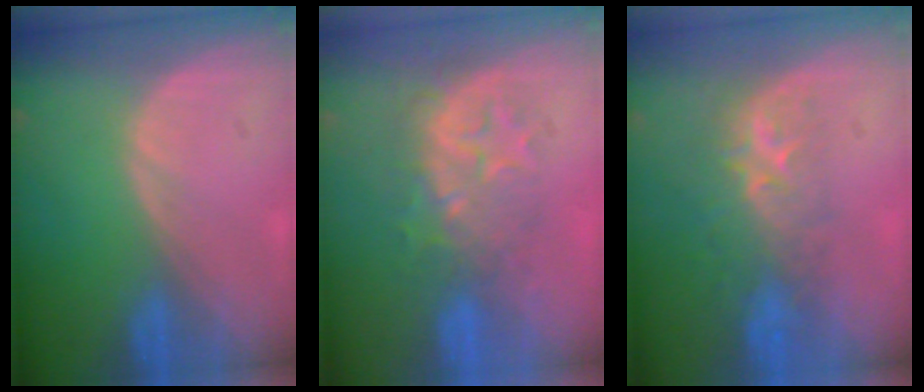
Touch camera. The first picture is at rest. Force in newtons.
{"total": 8.8, "press": 7.7, "slide": 4.2}
{"total": 8.7, "press": 7.1, "slide": 5.0}